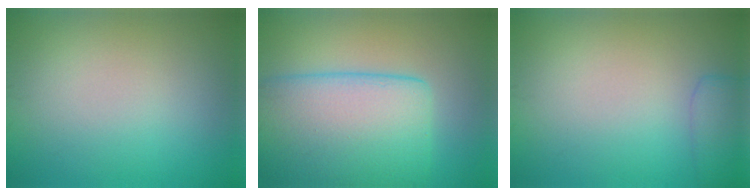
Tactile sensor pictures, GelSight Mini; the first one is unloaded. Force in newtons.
{"total": 10.9, "press": 10.9, "slide": 0.4}
{"total": 2.3, "press": 2.3, "slide": 0.2}